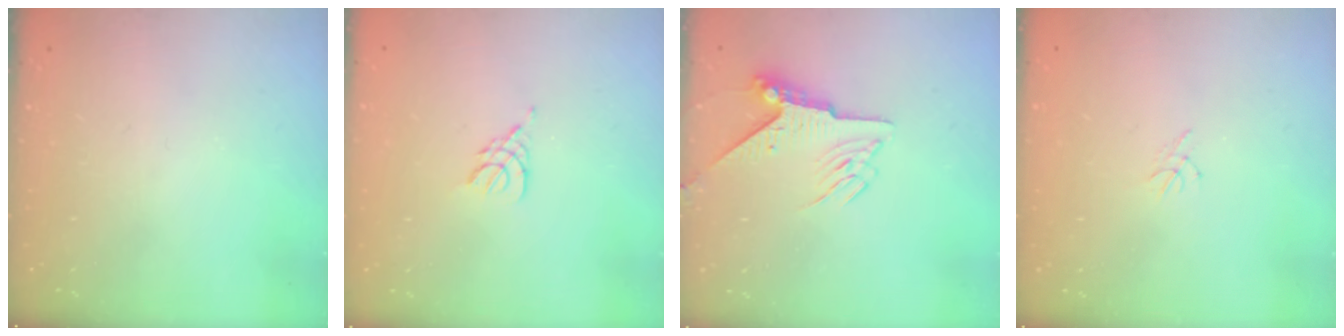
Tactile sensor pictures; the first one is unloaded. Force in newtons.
{"total": 2.9, "press": 2.8, "slide": 0.6}
{"total": 8.1, "press": 8.0, "slide": 1.3}
{"total": 0.5, "press": 0.4, "slide": 0.3}